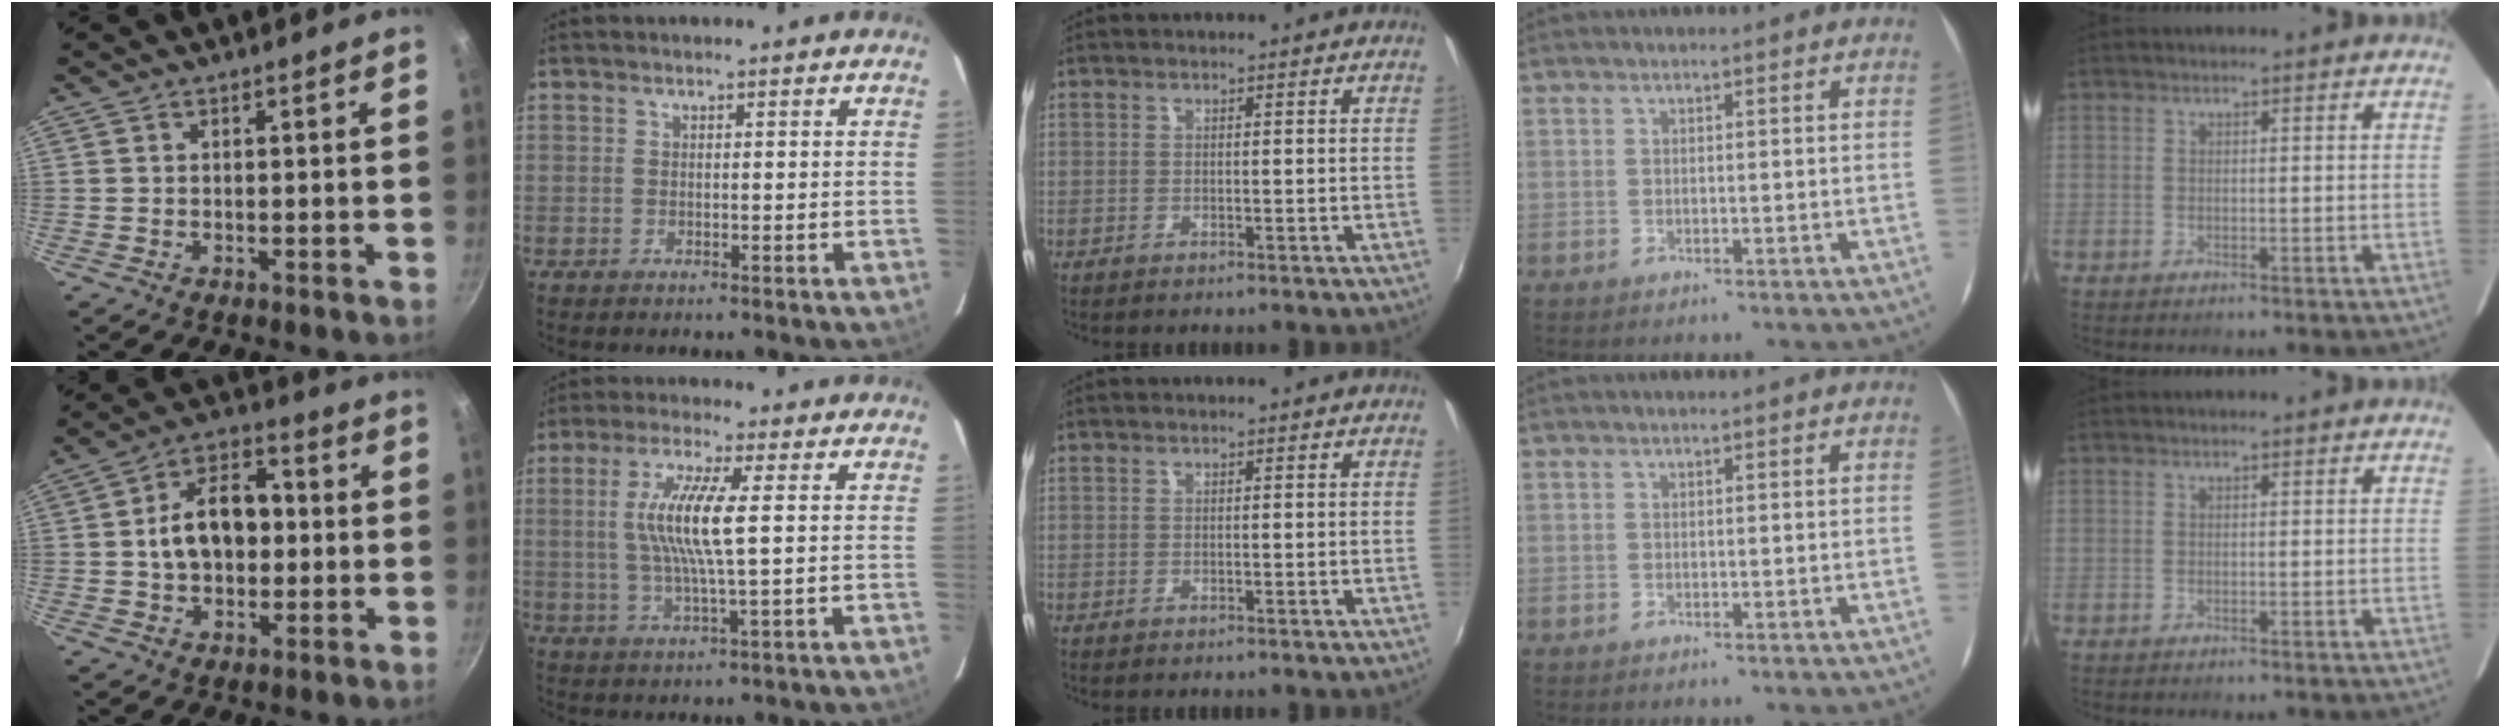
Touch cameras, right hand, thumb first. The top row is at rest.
{"thumb": {"total": 12.9, "force": [0.1, 8.8, 9.5], "torque": [-0.124, 0.030, -0.009]}, "index": {"total": 9.8, "force": [1.2, 0.4, 9.7], "torque": [-0.189, -0.002, 0.024]}}